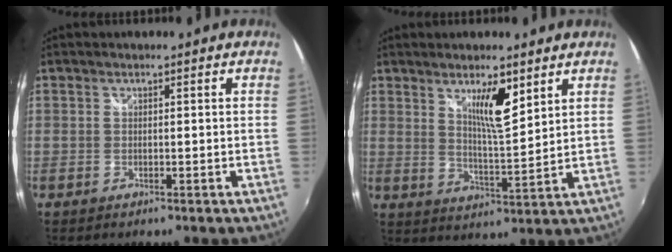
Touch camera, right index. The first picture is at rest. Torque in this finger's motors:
{"motor_torque": [0.16, 0.21, 0.24, 0.02]}